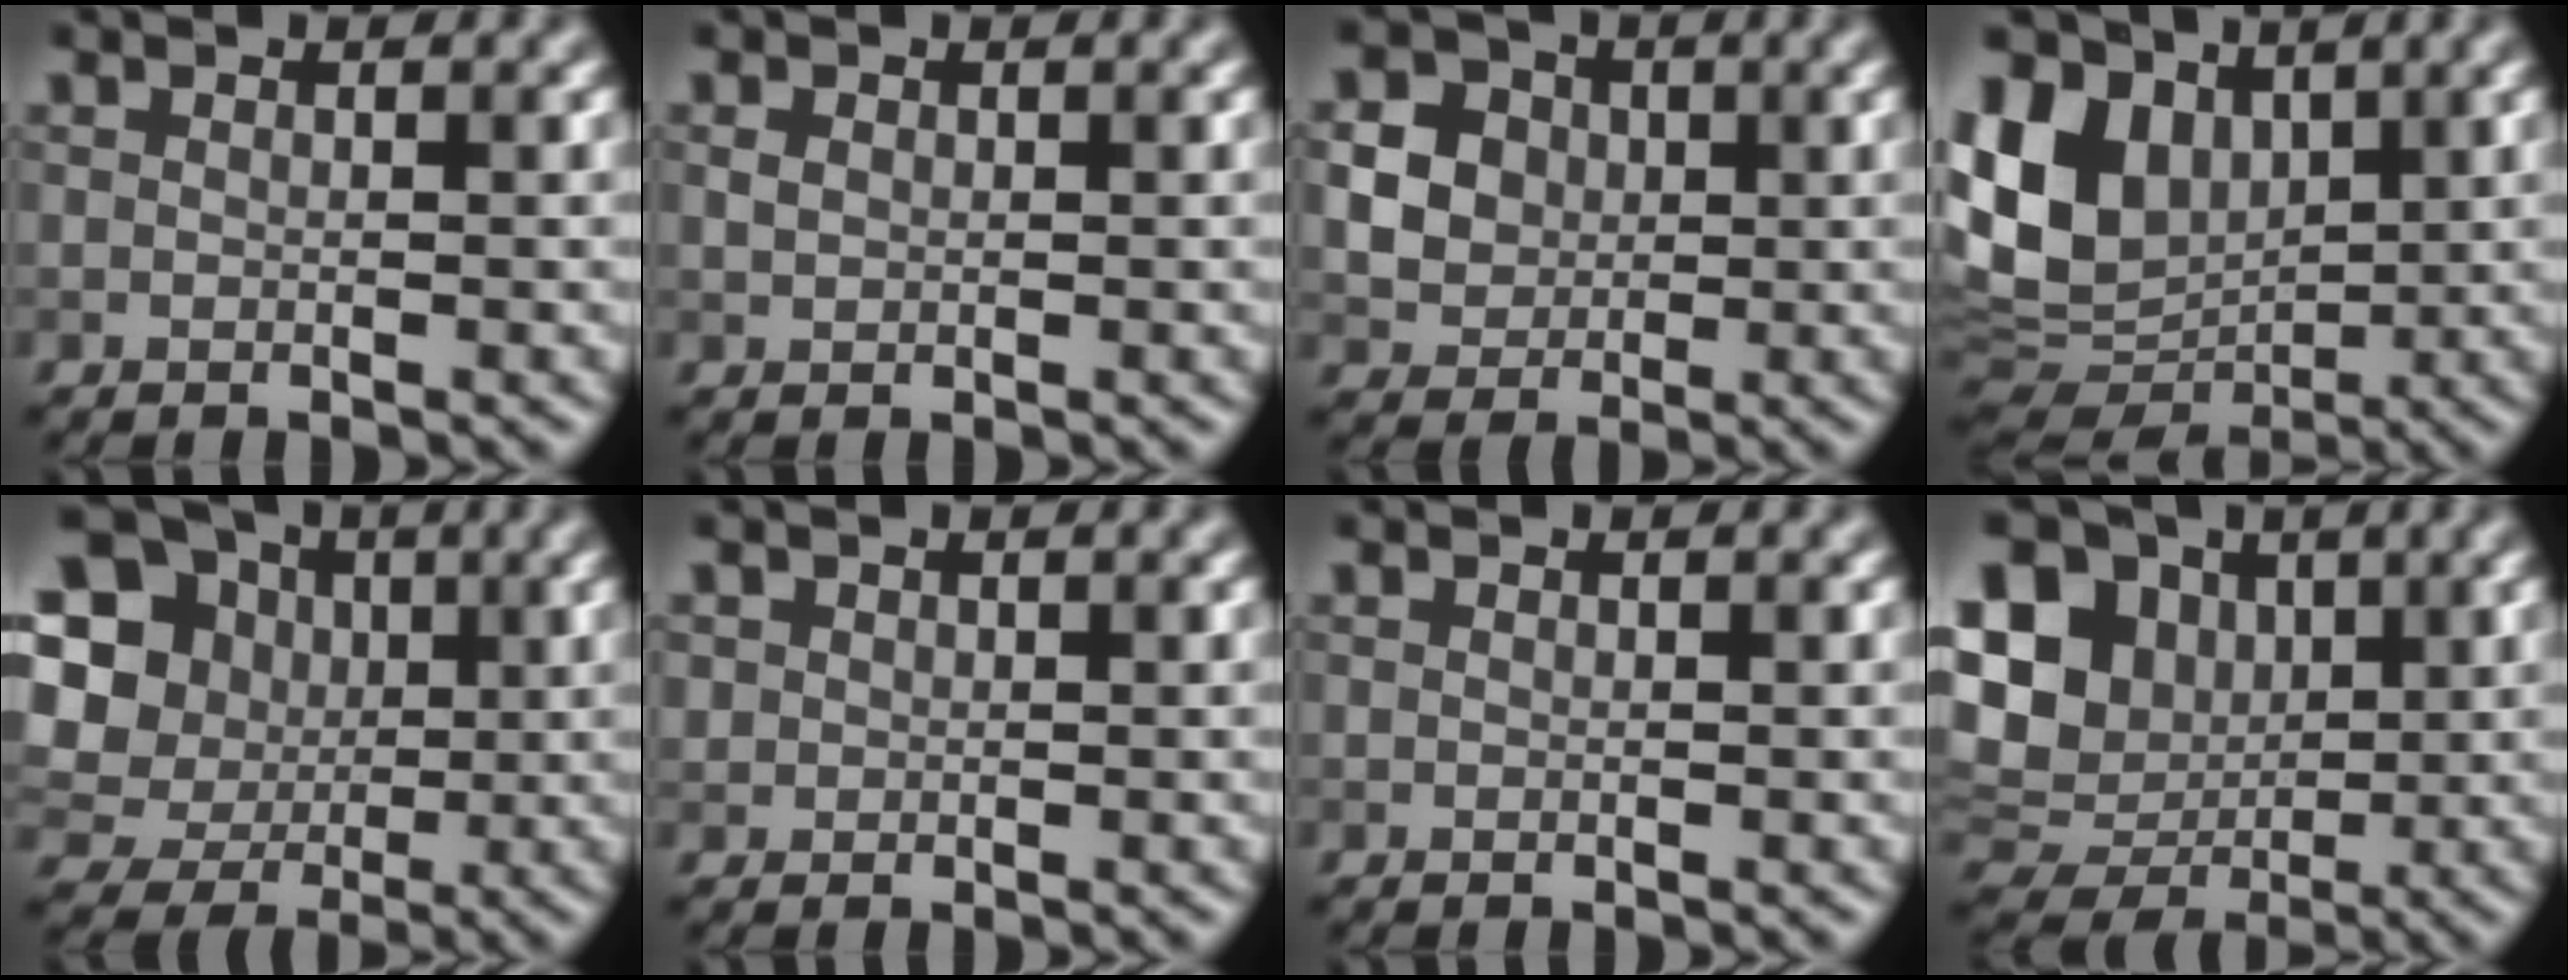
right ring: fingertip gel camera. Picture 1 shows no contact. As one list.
[{"total": 0.8, "force": [0.2, 0.7, 0.4], "torque": [-0.010, 0.000, 0.004]}, {"total": 5.8, "force": [1.1, 5.2, 2.5], "torque": [-0.052, 0.021, 0.024]}, {"total": 11.8, "force": [2.7, 8.7, 7.5], "torque": [-0.172, 0.013, 0.063]}, {"total": 17.0, "force": [3.0, 15.5, 6.4], "torque": [-0.176, 0.016, 0.042]}, {"total": 0.6, "force": [0.1, 0.6, 0.0], "torque": [0.005, -0.005, 0.005]}, {"total": 0.0}, {"total": 13.3, "force": [2.8, 10.8, 7.3], "torque": [-0.159, 0.023, 0.038]}]